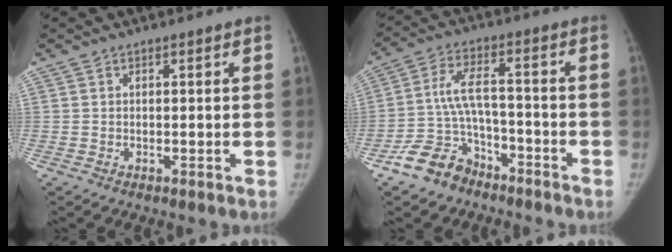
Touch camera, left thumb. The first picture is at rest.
{"total": 9.7, "force": [-6.7, 5.5, 4.2], "torque": [-0.079, 0.050, -0.125]}